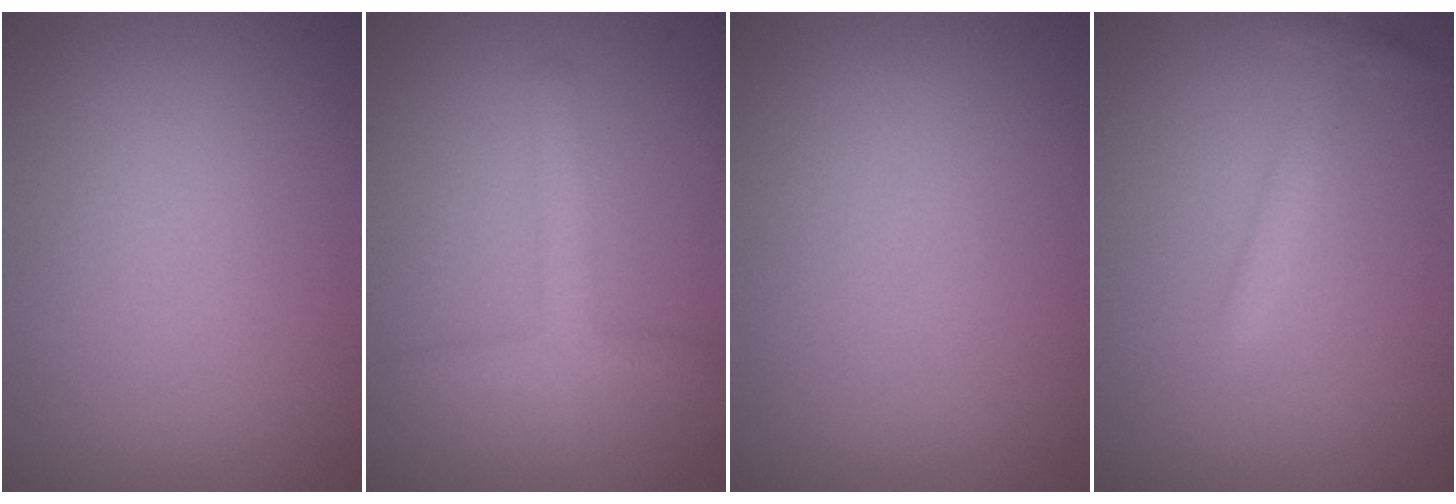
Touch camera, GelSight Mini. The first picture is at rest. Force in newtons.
{"total": 2.3, "press": 2.3, "slide": 0.0}
{"total": 0.0}
{"total": 1.5, "press": 1.5, "slide": 0.1}